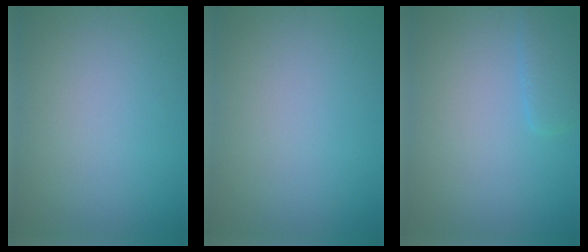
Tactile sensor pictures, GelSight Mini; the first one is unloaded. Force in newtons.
{"total": 0.0}
{"total": 2.0, "press": 2.0, "slide": 0.2}